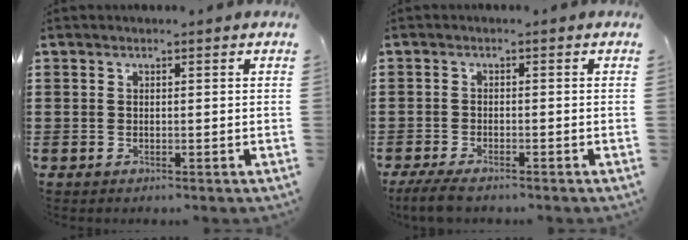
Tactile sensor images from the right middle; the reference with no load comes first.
{"total": 2.8, "force": [-2.3, 0.4, 1.5], "torque": [-0.046, -0.007, -0.051]}